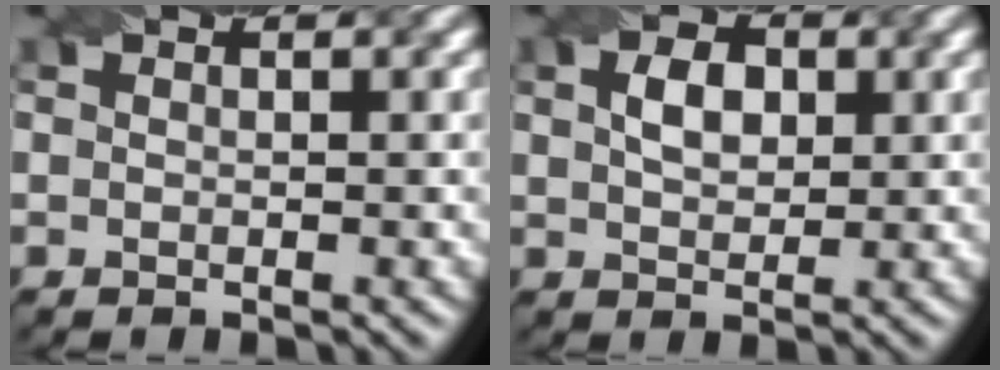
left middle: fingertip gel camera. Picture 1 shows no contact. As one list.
[{"total": 2.9, "force": [0.7, 1.9, 2.1], "torque": [-0.045, 0.005, 0.014]}]